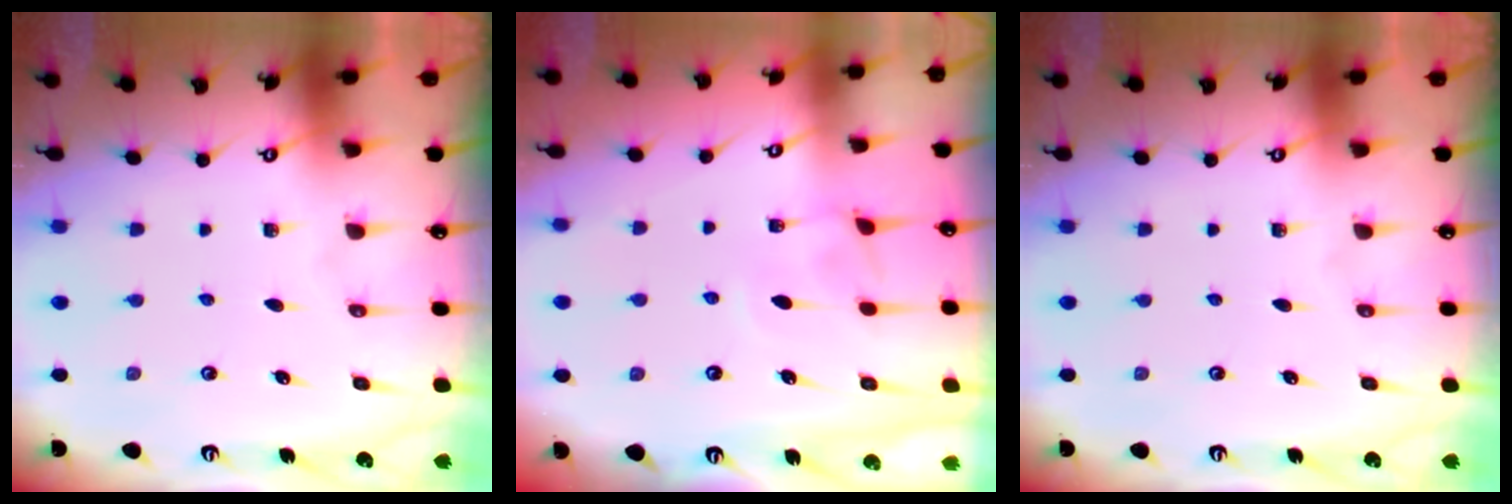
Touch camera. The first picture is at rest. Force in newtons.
{"total": 1.2, "press": 1.2, "slide": 0.4}
{"total": 0.0}